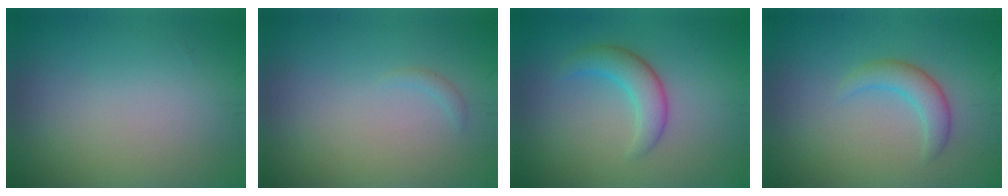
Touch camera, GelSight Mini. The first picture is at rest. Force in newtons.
{"total": 0.6, "press": 0.6, "slide": 0.1}
{"total": 2.9, "press": 2.9, "slide": 0.2}
{"total": 2.5, "press": 2.5, "slide": 0.1}